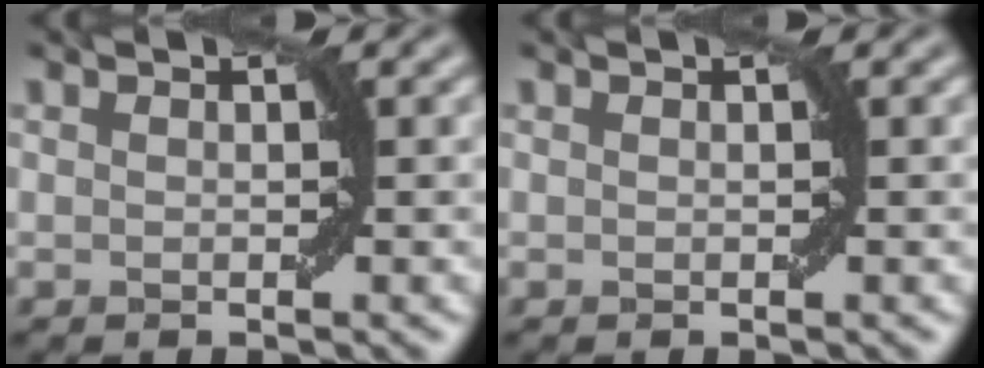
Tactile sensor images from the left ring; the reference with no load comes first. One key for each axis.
{"total": 0.0}